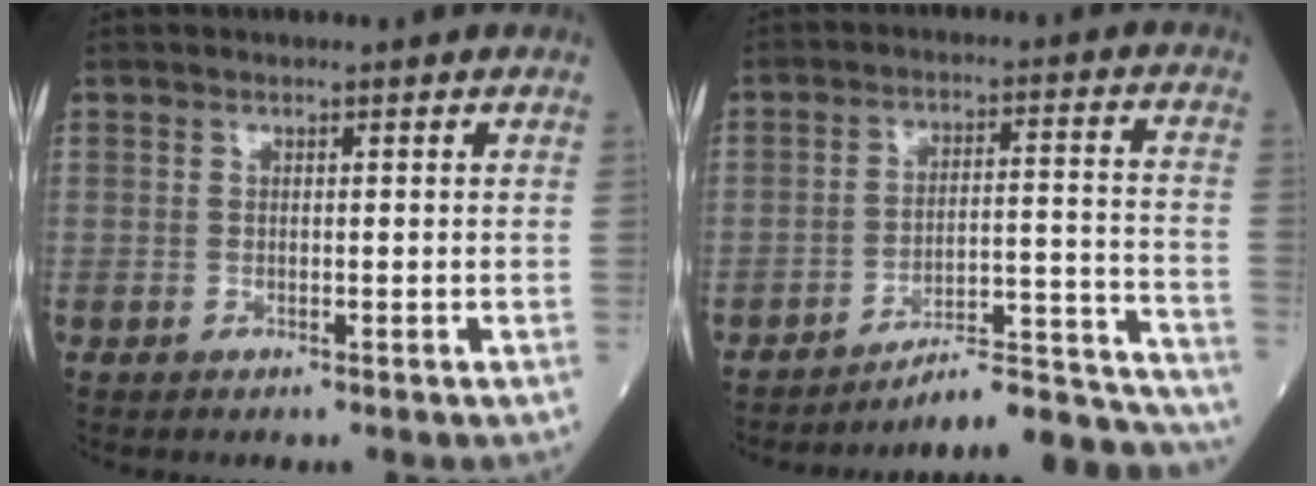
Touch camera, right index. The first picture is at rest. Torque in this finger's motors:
{"motor_torque": [-0.34, -0.57, -0.01, 0.04]}